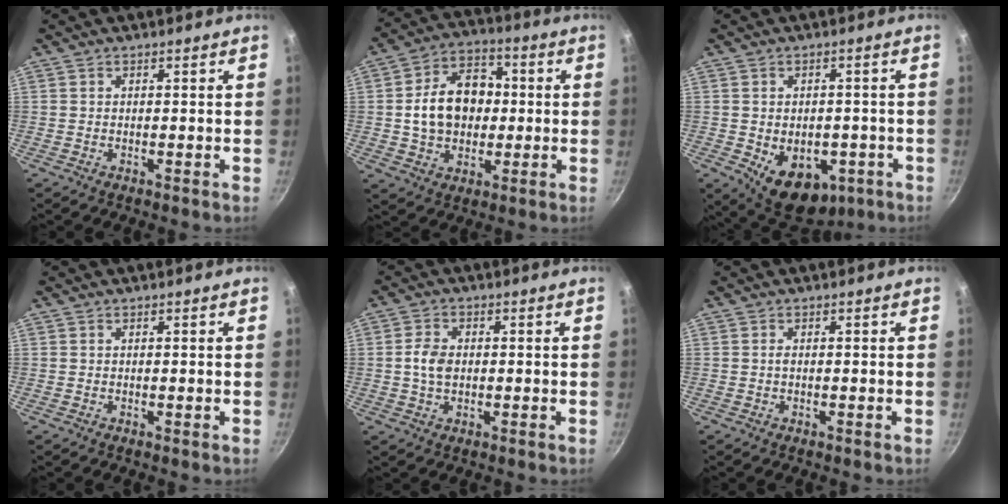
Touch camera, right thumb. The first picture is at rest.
{"total": 14.0, "force": [0.5, 10.5, 9.2], "torque": [-0.120, 0.023, 0.002]}
{"total": 12.7, "force": [-4.0, 8.6, 8.5], "torque": [-0.082, -0.004, -0.036]}
{"total": 0.0}
{"total": 4.6, "force": [0.0, 3.2, 3.3], "torque": [-0.058, 0.008, -0.004]}
{"total": 0.5, "force": [-0.1, 0.2, 0.5], "torque": [-0.009, 0.002, -0.003]}